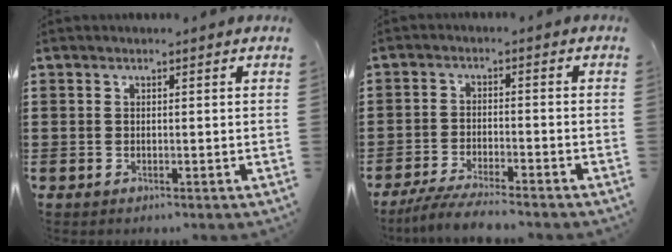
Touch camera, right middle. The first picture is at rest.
{"total": 4.7, "force": [-4.3, -0.1, 1.7], "torque": [-0.044, -0.013, -0.086]}